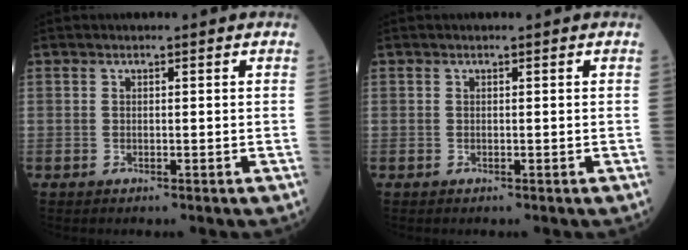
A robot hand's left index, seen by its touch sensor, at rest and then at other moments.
{"total": 0.0}